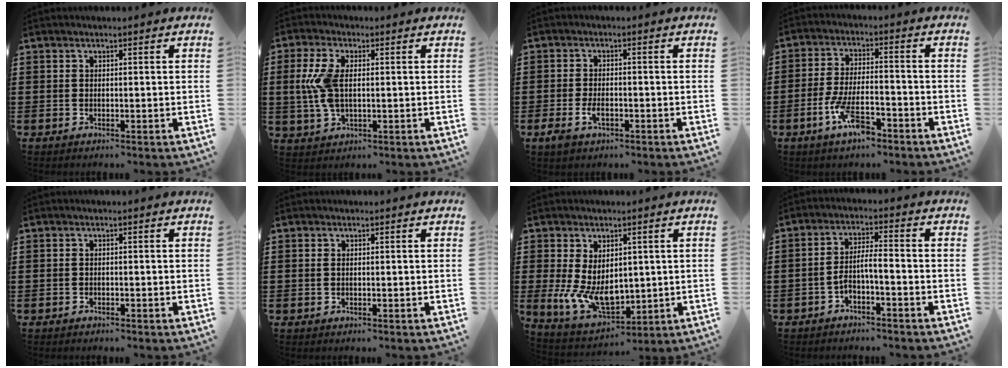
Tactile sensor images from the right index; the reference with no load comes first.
{"total": 7.4, "force": [0.5, 3.5, 6.4], "torque": [-0.160, -0.001, 0.000]}
{"total": 3.0, "force": [-1.2, 1.6, 2.3], "torque": [-0.054, -0.005, -0.025]}
{"total": 8.1, "force": [-4.2, 2.8, 6.4], "torque": [-0.137, -0.002, -0.077]}
{"total": 0.6, "force": [-0.5, 0.2, 0.0], "torque": [-0.002, 0.000, -0.011]}
{"total": 0.6, "force": [0.1, 0.3, 0.5], "torque": [-0.011, 0.002, 0.001]}
{"total": 8.1, "force": [-0.4, 5.4, 6.1], "torque": [-0.129, 0.007, -0.004]}
{"total": 4.1, "force": [-2.5, 0.8, 3.1], "torque": [-0.080, 0.001, -0.057]}